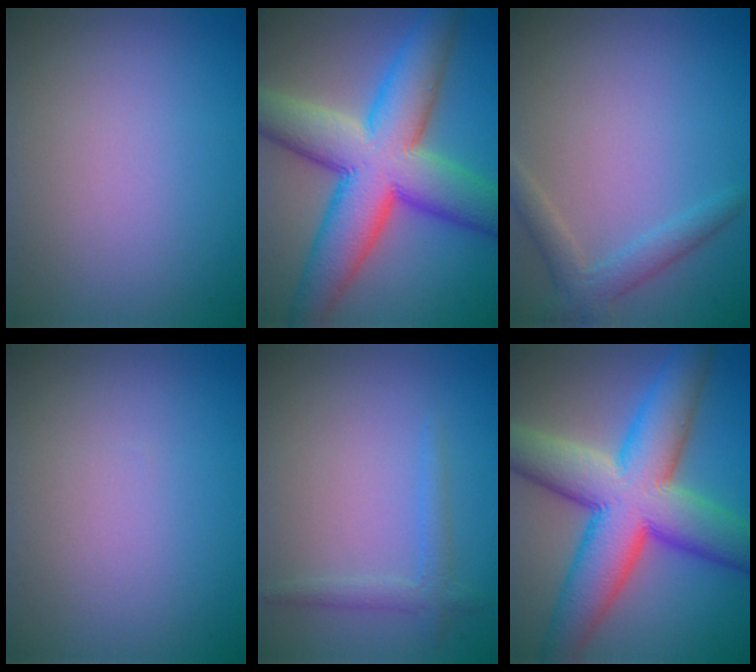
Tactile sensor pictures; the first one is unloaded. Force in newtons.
{"total": 12.5, "press": 12.5, "slide": 0.5}
{"total": 2.4, "press": 2.4, "slide": 0.1}
{"total": 0.0}
{"total": 1.6, "press": 1.6, "slide": 0.1}
{"total": 12.5, "press": 12.5, "slide": 0.5}